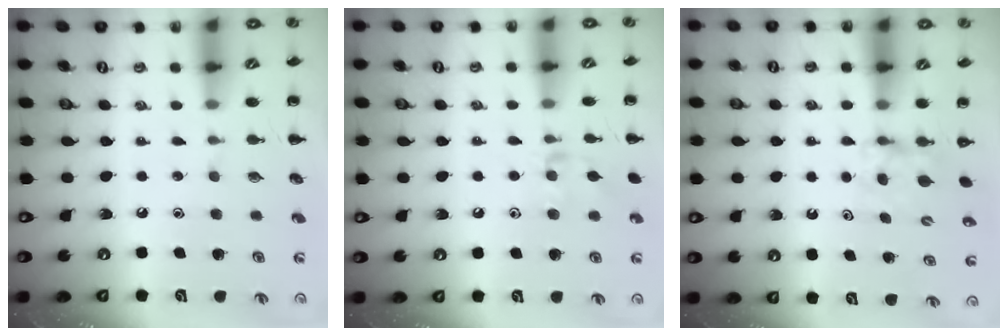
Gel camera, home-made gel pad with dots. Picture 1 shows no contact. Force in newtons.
{"total": 7.8, "press": 7.7, "slide": 1.2}
{"total": 3.7, "press": 3.6, "slide": 0.7}